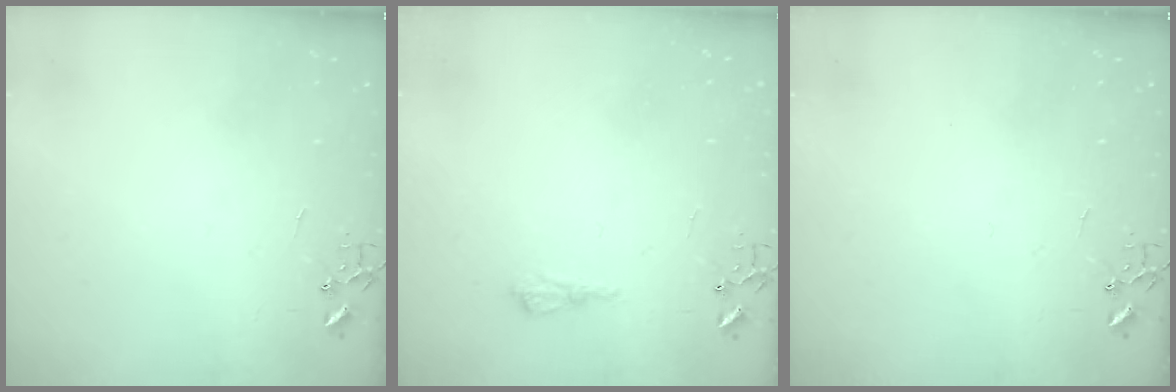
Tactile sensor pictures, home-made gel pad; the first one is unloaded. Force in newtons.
{"total": 7.1, "press": 7.1, "slide": 0.9}
{"total": 0.0}